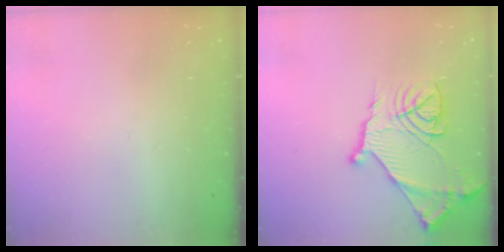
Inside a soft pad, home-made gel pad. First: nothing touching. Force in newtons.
{"total": 18.2, "press": 18.2, "slide": 1.4}